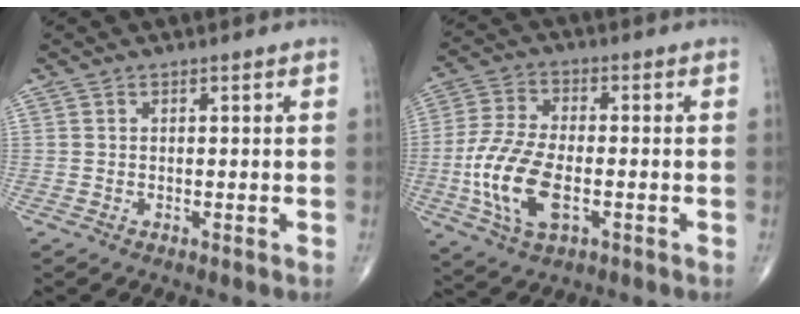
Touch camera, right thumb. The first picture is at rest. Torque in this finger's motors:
{"motor_torque": [0.20, 1.02, 1.01, 0.52, 0.18]}